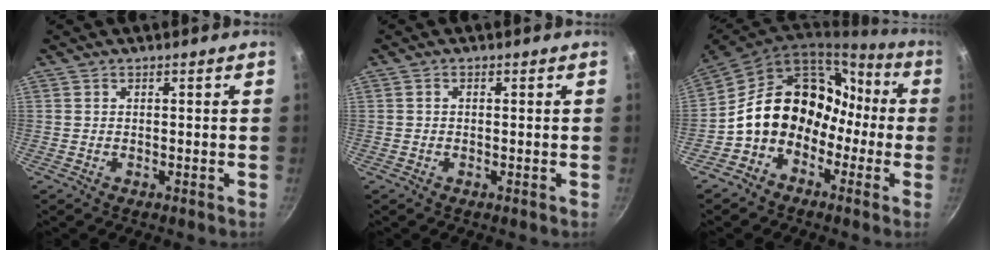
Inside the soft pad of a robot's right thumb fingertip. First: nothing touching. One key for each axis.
{"total": 0.5, "fx": 0.0, "fy": 0.4, "fz": 0.3, "tx": -0.005, "ty": 0.004, "tz": 0.001}
{"total": 18.0, "fx": -3.0, "fy": 14.5, "fz": 10.3, "tx": -0.126, "ty": 0.082, "tz": -0.051}